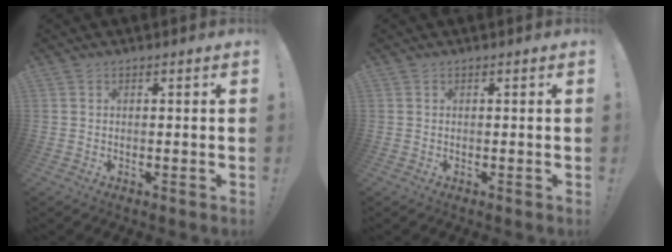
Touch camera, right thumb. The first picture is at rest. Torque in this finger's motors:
{"motor_torque": [0.03, -0.05, -0.01, 0.02, 0.00]}